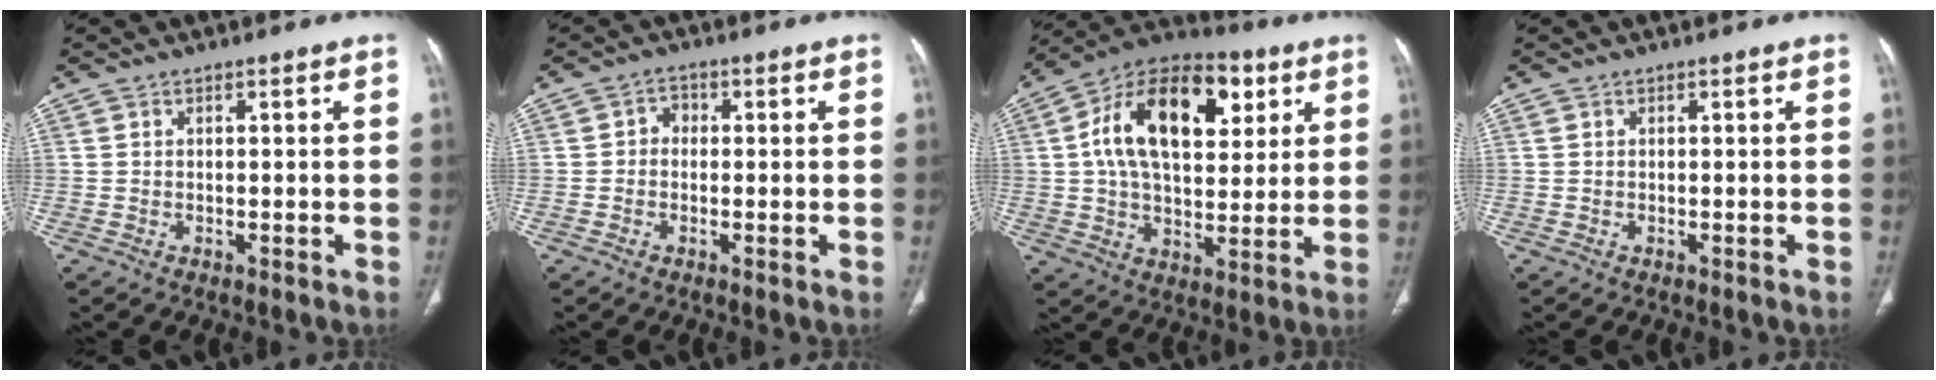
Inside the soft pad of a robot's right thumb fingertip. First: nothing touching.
{"total": 2.1, "force": [-0.3, 1.8, 1.1], "torque": [-0.003, 0.007, -0.014]}
{"total": 21.7, "force": [6.3, 12.6, 16.5], "torque": [-0.244, 0.005, 0.093]}
{"total": 0.0}